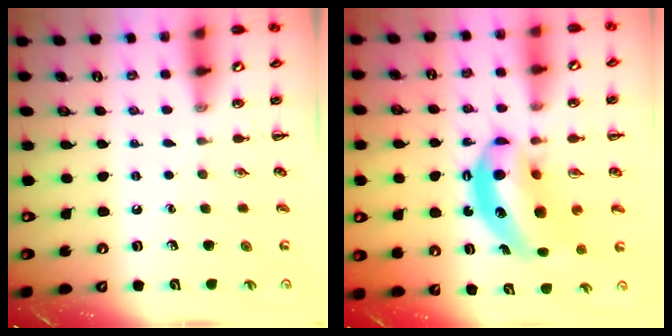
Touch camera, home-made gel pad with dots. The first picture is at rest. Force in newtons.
{"total": 11.6, "press": 11.1, "slide": 3.3}